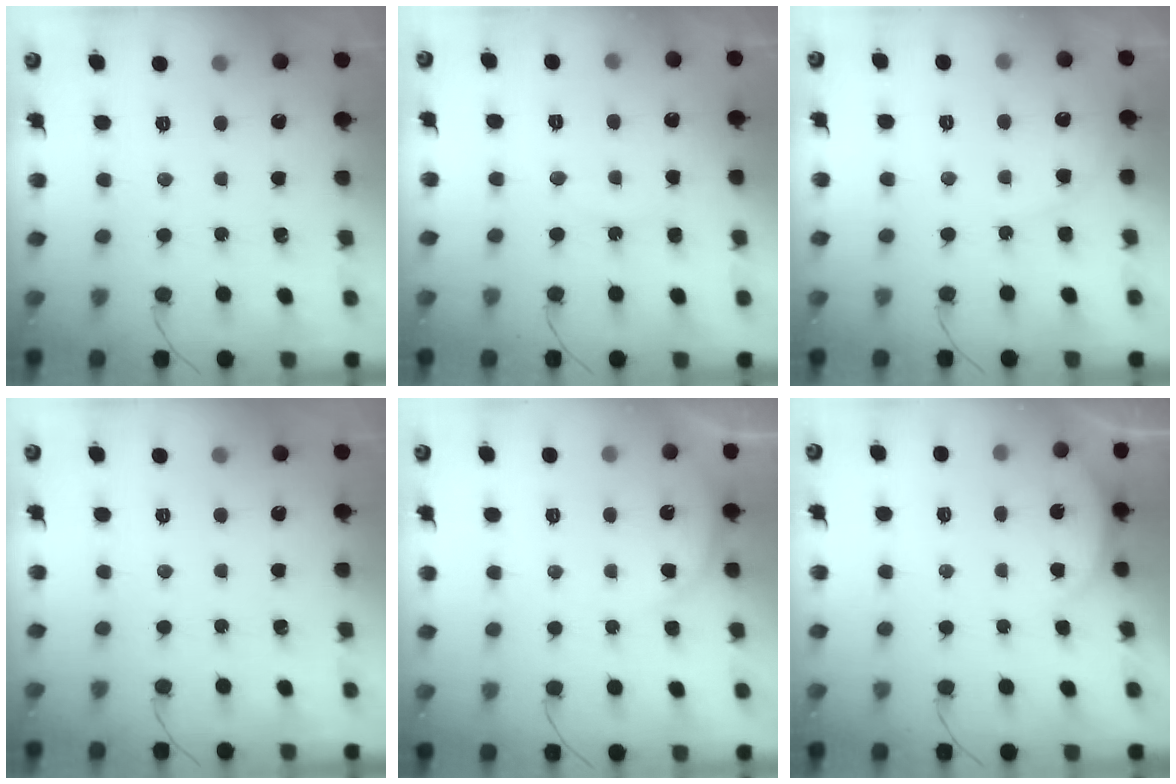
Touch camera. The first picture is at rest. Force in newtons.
{"total": 6.0, "press": 5.7, "slide": 1.9}
{"total": 4.5, "press": 4.5, "slide": 0.7}
{"total": 0.0}
{"total": 5.0, "press": 5.0, "slide": 0.6}
{"total": 2.8, "press": 2.1, "slide": 1.7}